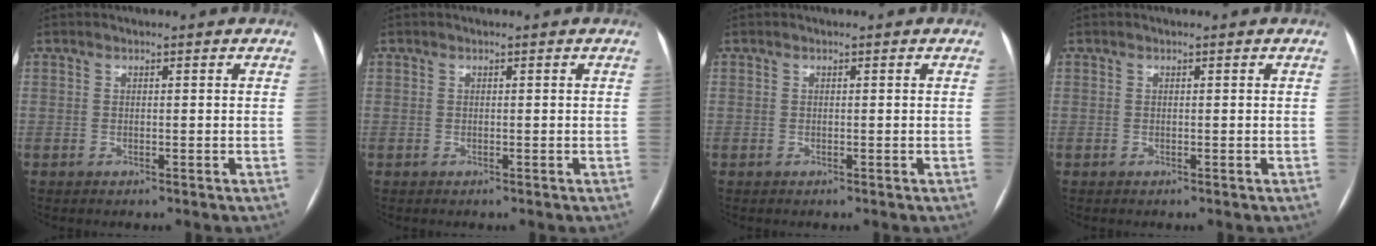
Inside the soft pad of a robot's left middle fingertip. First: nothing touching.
{"total": 0.0}
{"total": 0.0}
{"total": 0.0}